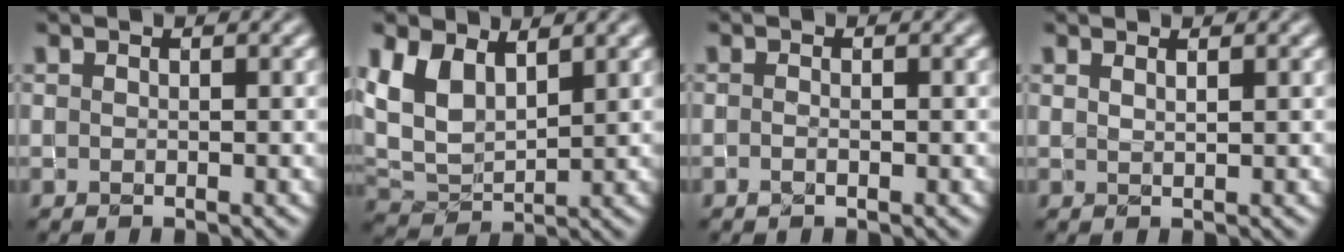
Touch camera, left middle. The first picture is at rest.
{"total": 5.5, "force": [2.5, 3.2, 3.8], "torque": [-0.088, -0.002, 0.046]}
{"total": 0.6, "force": [-0.3, 0.2, 0.5], "torque": [-0.012, -0.002, -0.008]}
{"total": 0.9, "force": [0.7, 0.2, 0.5], "torque": [-0.004, 0.000, 0.008]}